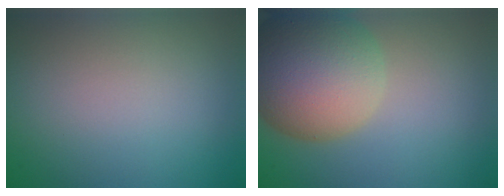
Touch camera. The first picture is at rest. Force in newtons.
{"total": 11.1, "press": 11.1, "slide": 0.5}